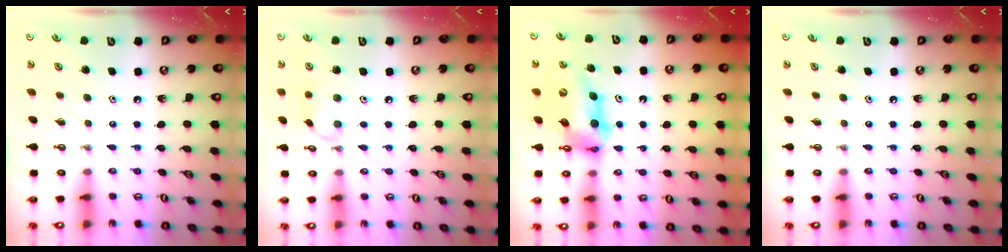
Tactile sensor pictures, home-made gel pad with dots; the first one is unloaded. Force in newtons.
{"total": 7.8, "press": 7.3, "slide": 2.7}
{"total": 11.6, "press": 11.6, "slide": 1.1}
{"total": 0.0}